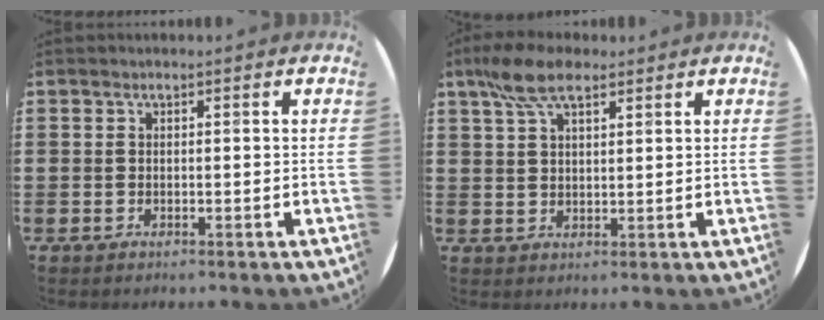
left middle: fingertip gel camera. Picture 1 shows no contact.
{"total": 6.8, "force": [4.5, 2.8, 4.2], "torque": [-0.093, 0.005, 0.084]}